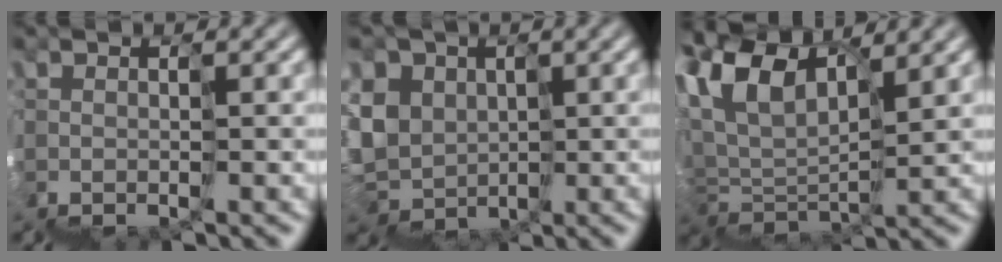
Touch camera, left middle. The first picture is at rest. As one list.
[{"total": 3.6, "force": [2.3, 2.0, -1.9], "torque": [0.027, 0.033, 0.017]}, {"total": 5.6, "force": [5.6, 0.2, -0.3], "torque": [-0.012, 0.046, 0.085]}]